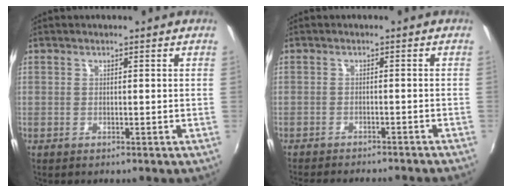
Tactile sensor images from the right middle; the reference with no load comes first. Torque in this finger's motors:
{"motor_torque": [0.16, -0.35, 0.10, 0.05]}